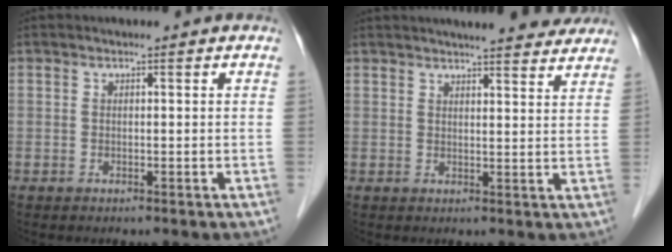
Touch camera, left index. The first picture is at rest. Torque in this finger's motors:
{"motor_torque": [0.22, -0.45, 0.64, 0.10]}